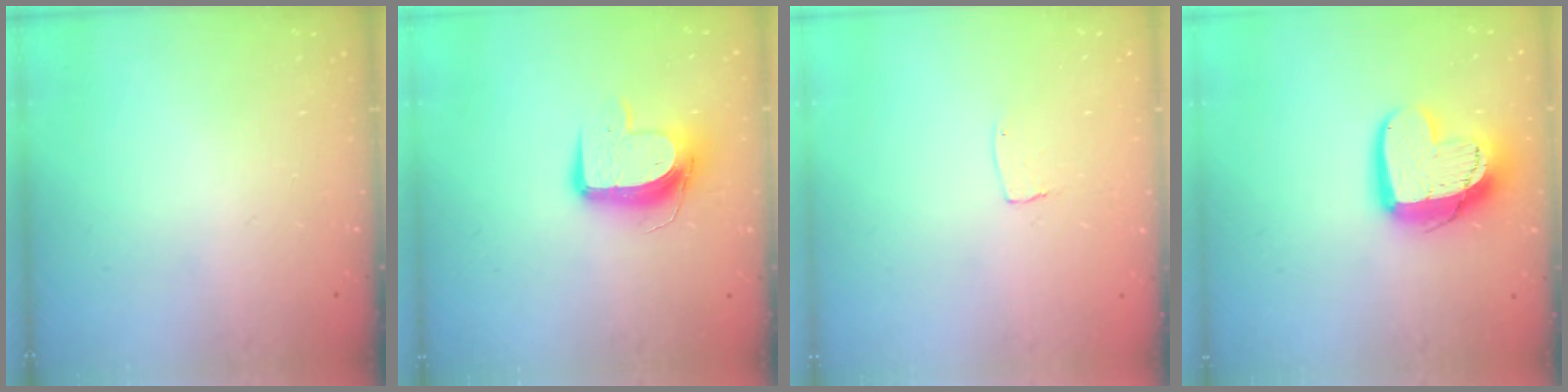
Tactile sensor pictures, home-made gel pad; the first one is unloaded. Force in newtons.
{"total": 10.8, "press": 10.8, "slide": 1.0}
{"total": 3.1, "press": 3.1, "slide": 0.2}
{"total": 14.7, "press": 14.6, "slide": 1.2}